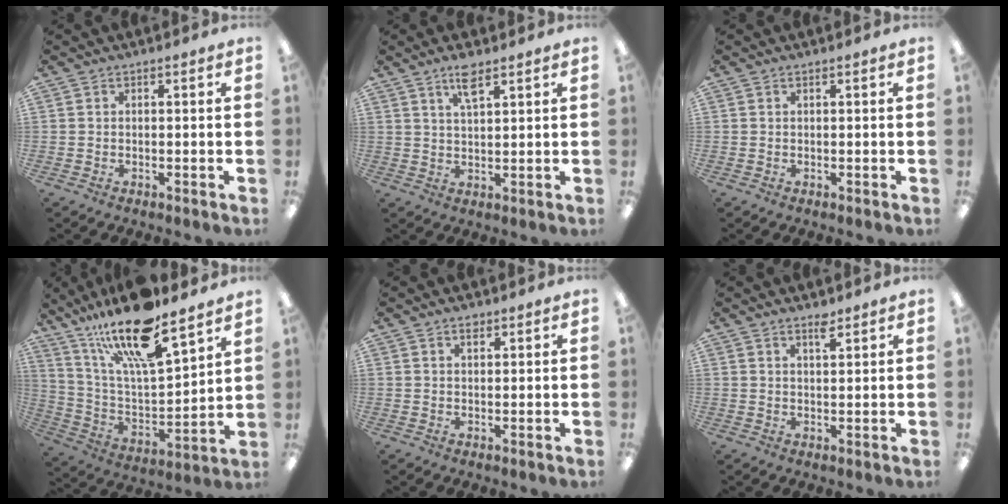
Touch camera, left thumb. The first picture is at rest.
{"total": 5.2, "force": [3.7, 1.4, 3.4], "torque": [-0.061, -0.008, 0.061]}
{"total": 0.0}
{"total": 20.4, "force": [15.7, 4.7, 12.1], "torque": [-0.217, -0.100, 0.264]}
{"total": 1.8, "force": [1.4, 0.8, 0.9], "torque": [-0.013, -0.003, 0.023]}
{"total": 2.6, "force": [2.2, 0.5, 1.2], "torque": [-0.021, -0.006, 0.039]}